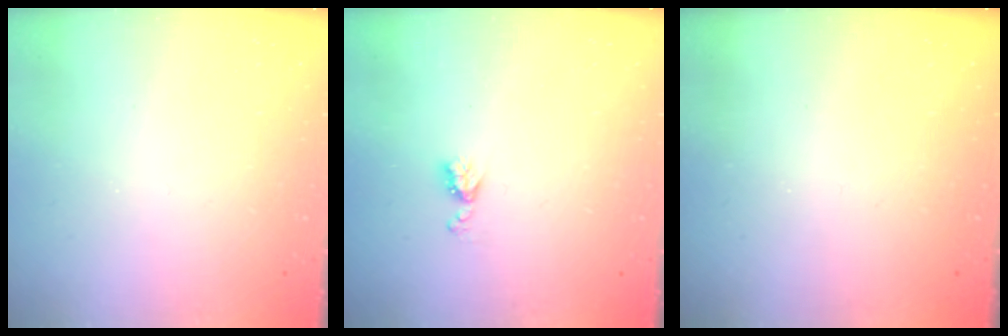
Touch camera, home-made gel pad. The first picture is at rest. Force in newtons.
{"total": 4.5, "press": 4.5, "slide": 0.5}
{"total": 0.0}